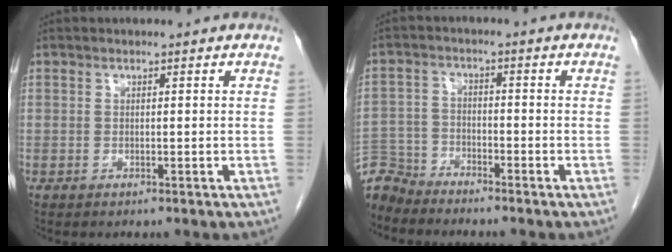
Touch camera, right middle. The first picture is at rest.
{"total": 6.0, "force": [-5.9, 0.9, -0.4], "torque": [0.011, -0.004, -0.117]}